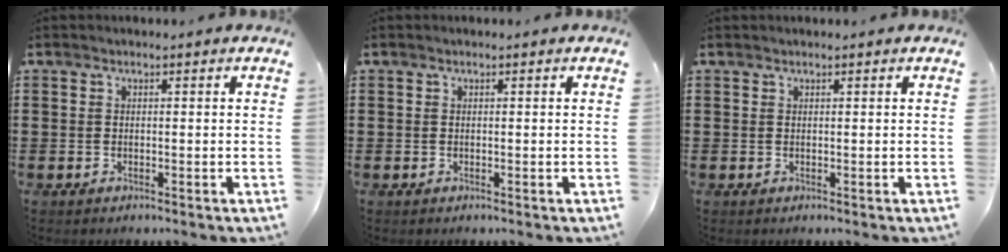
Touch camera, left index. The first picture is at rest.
{"total": 0.0}
{"total": 0.0}